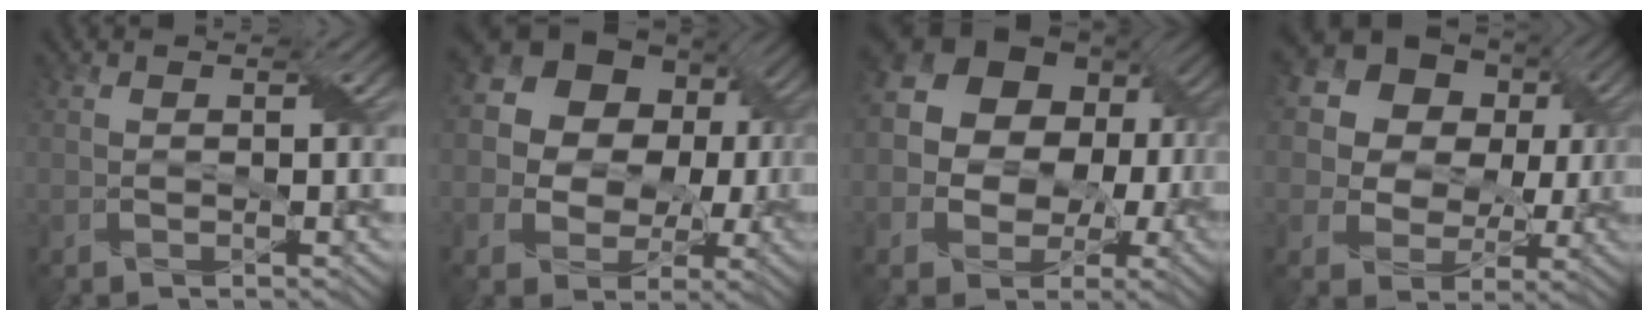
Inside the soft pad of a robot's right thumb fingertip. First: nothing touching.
{"total": 17.4, "force": [3.1, 14.5, 9.0], "torque": [-0.212, 0.034, 0.047]}
{"total": 17.2, "force": [1.2, 14.1, 9.9], "torque": [-0.200, 0.014, 0.009]}
{"total": 16.6, "force": [5.5, 13.4, 8.1], "torque": [-0.220, 0.055, 0.106]}